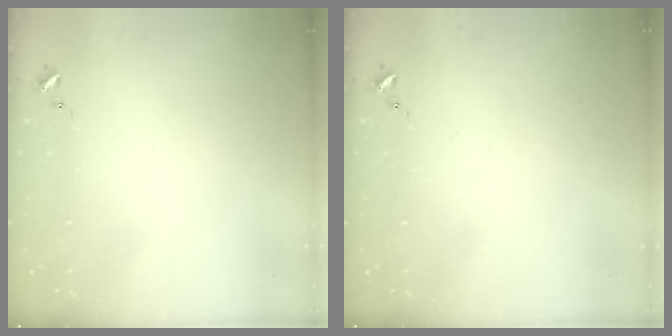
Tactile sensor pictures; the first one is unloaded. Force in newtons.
{"total": 0.0}